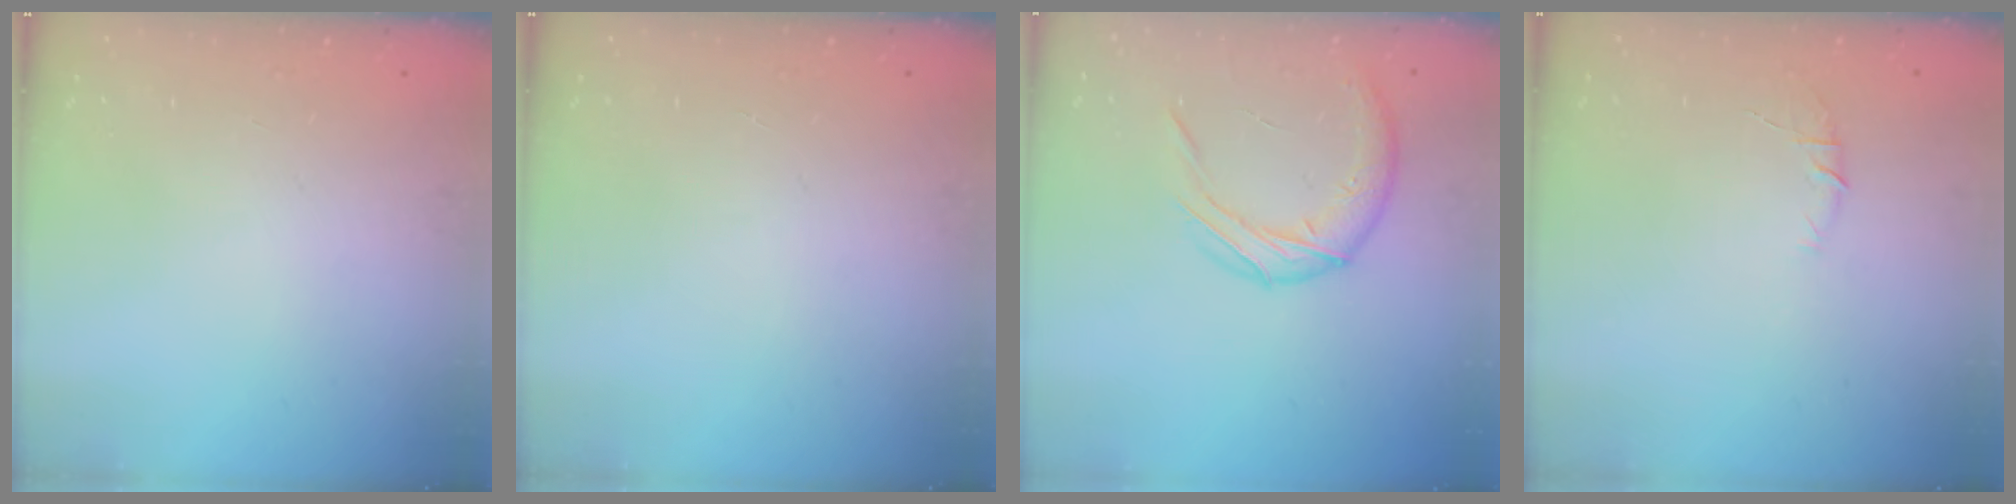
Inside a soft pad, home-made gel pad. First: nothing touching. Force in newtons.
{"total": 0.0}
{"total": 10.8, "press": 10.8, "slide": 0.4}
{"total": 4.8, "press": 4.7, "slide": 1.2}